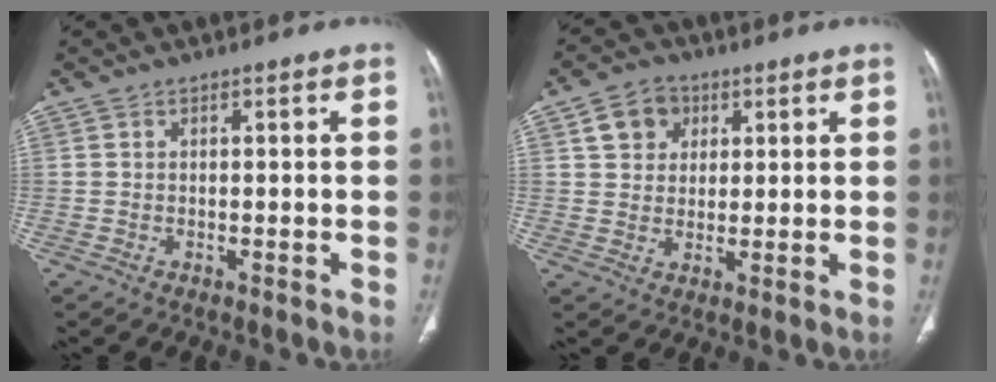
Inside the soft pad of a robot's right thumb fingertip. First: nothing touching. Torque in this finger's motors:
{"motor_torque": [0.01, 0.01, 0.25, -0.34, 0.12]}